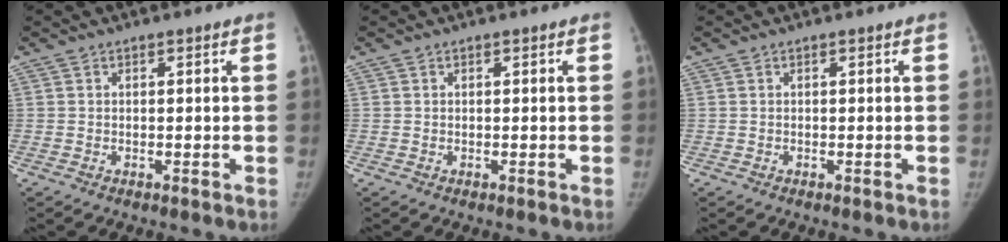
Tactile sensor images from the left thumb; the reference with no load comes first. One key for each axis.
{"total": 0.0}
{"total": 0.0}